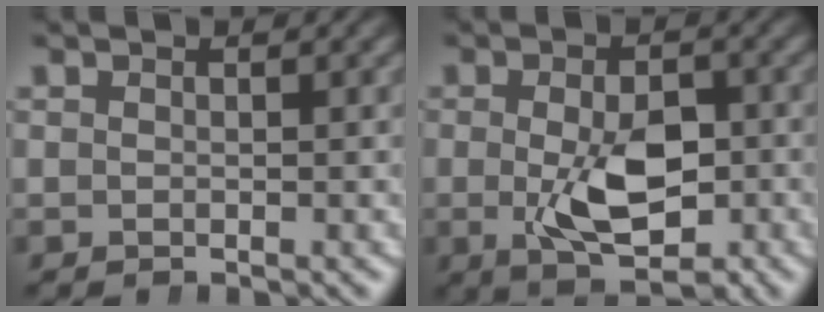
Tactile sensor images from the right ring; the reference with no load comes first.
{"total": 7.2, "force": [-1.4, 3.8, 5.9], "torque": [-0.110, -0.027, -0.012]}